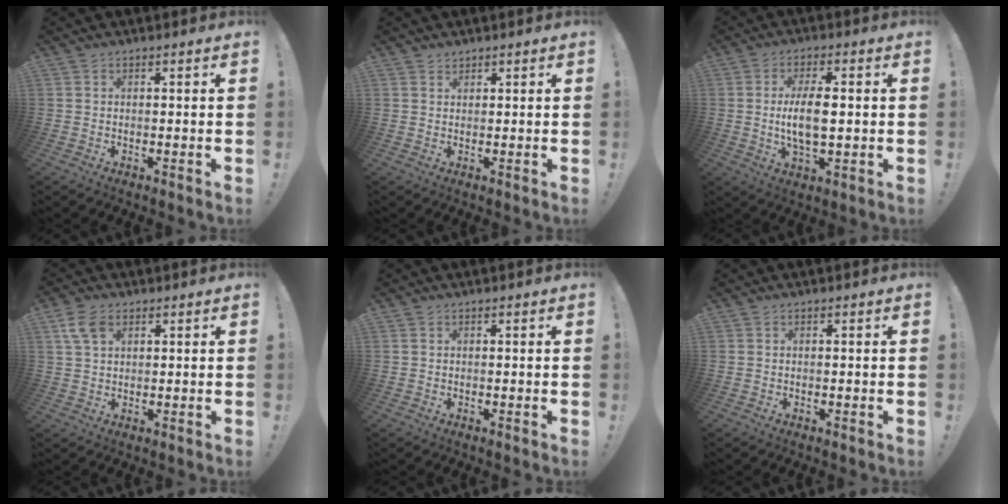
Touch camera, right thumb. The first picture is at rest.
{"total": 1.4, "force": [1.2, 0.6, 0.1], "torque": [0.006, -0.006, 0.023]}
{"total": 9.4, "force": [0.1, 3.4, 8.8], "torque": [-0.157, -0.012, -0.006]}
{"total": 6.4, "force": [2.9, 3.9, 4.2], "torque": [-0.074, 0.000, 0.058]}
{"total": 0.0}
{"total": 0.0}